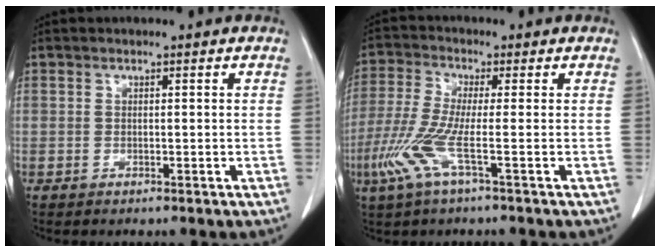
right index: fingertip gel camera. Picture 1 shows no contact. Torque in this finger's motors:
{"motor_torque": [1.05, -0.49, 0.28, 0.15]}